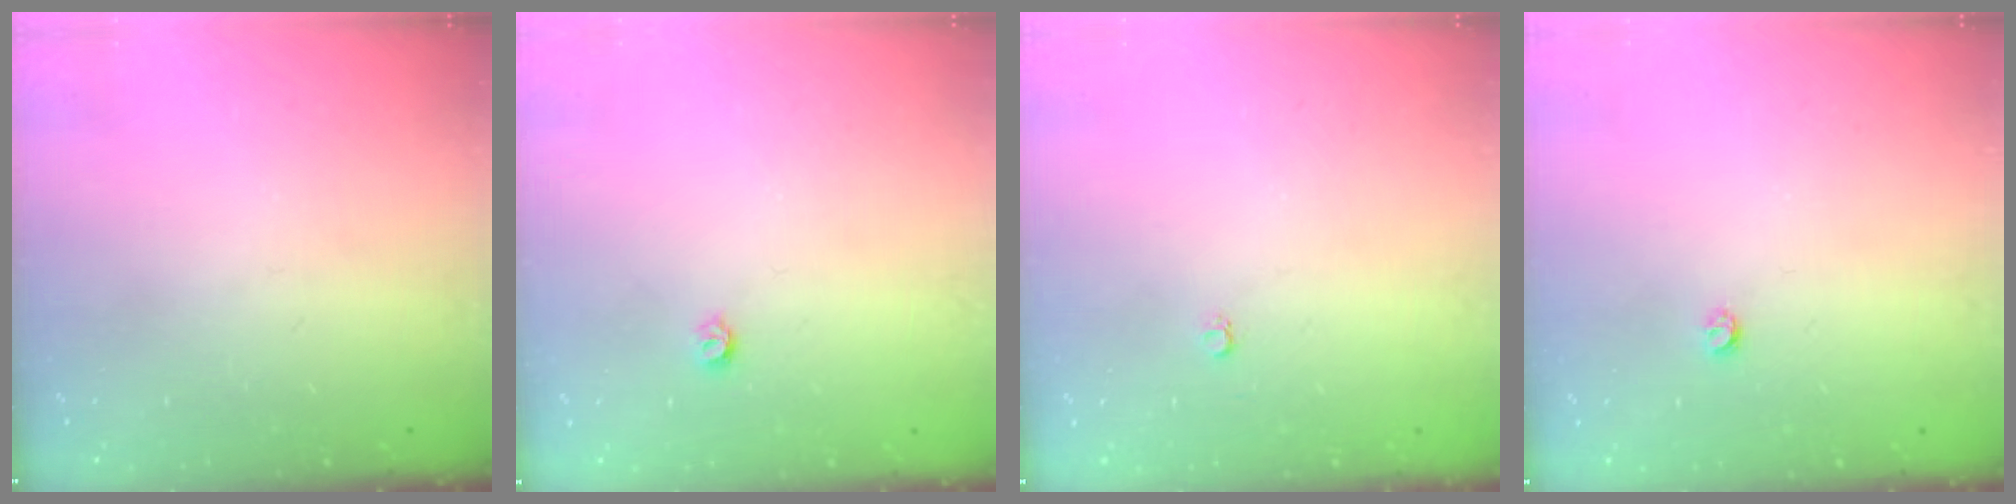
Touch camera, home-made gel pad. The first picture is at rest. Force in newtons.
{"total": 3.2, "press": 3.2, "slide": 0.5}
{"total": 2.6, "press": 2.6, "slide": 0.3}
{"total": 2.9, "press": 2.8, "slide": 0.5}